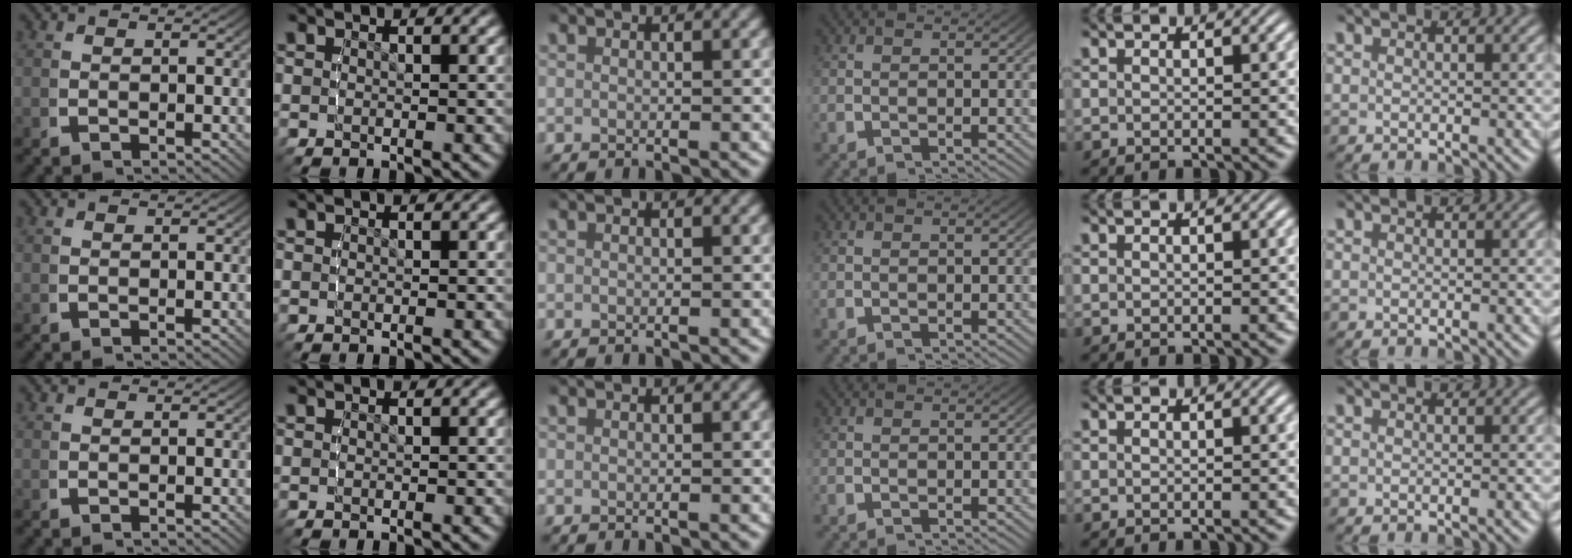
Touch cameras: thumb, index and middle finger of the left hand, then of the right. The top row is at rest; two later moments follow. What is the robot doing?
{"motion": "lift_and_place", "object": "bottle"}